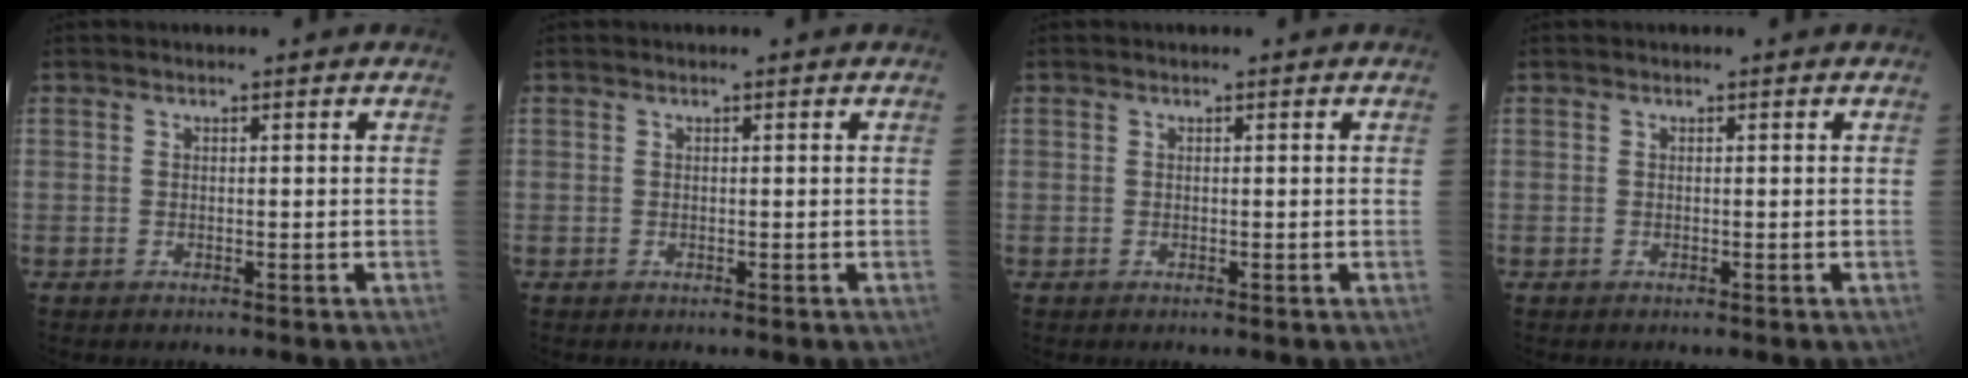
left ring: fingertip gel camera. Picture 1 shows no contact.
{"total": 0.0}
{"total": 0.0}
{"total": 0.0}